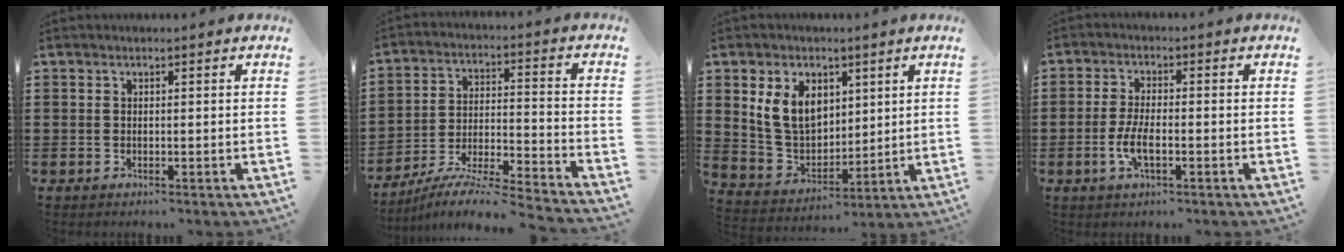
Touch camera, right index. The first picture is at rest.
{"total": 7.1, "force": [-6.6, -0.5, 2.3], "torque": [-0.048, -0.009, -0.137]}
{"total": 8.7, "force": [3.0, 6.3, 5.2], "torque": [-0.145, 0.011, 0.054]}
{"total": 4.4, "force": [-1.4, 1.4, 3.9], "torque": [-0.087, -0.004, -0.030]}